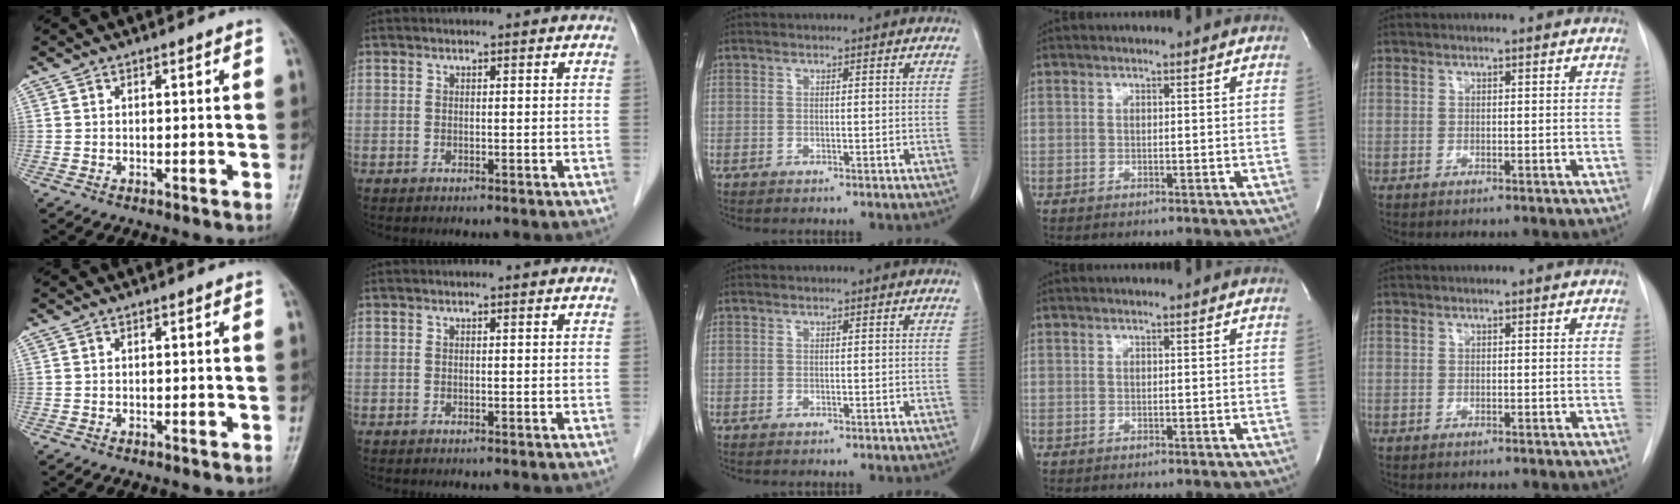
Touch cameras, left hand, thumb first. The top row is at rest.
{}